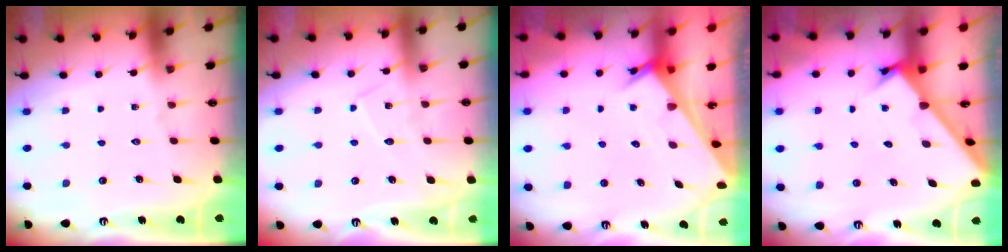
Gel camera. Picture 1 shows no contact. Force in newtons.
{"total": 6.0, "press": 6.0, "slide": 0.4}
{"total": 3.0, "press": 3.0, "slide": 0.2}
{"total": 2.0, "press": 2.0, "slide": 0.2}